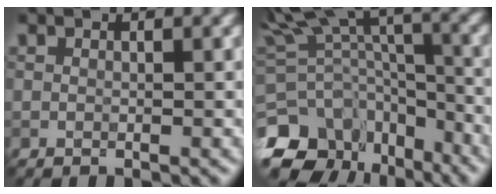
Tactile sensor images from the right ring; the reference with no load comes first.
{"total": 13.2, "force": [-8.8, 8.1, 5.5], "torque": [-0.112, 0.001, -0.095]}